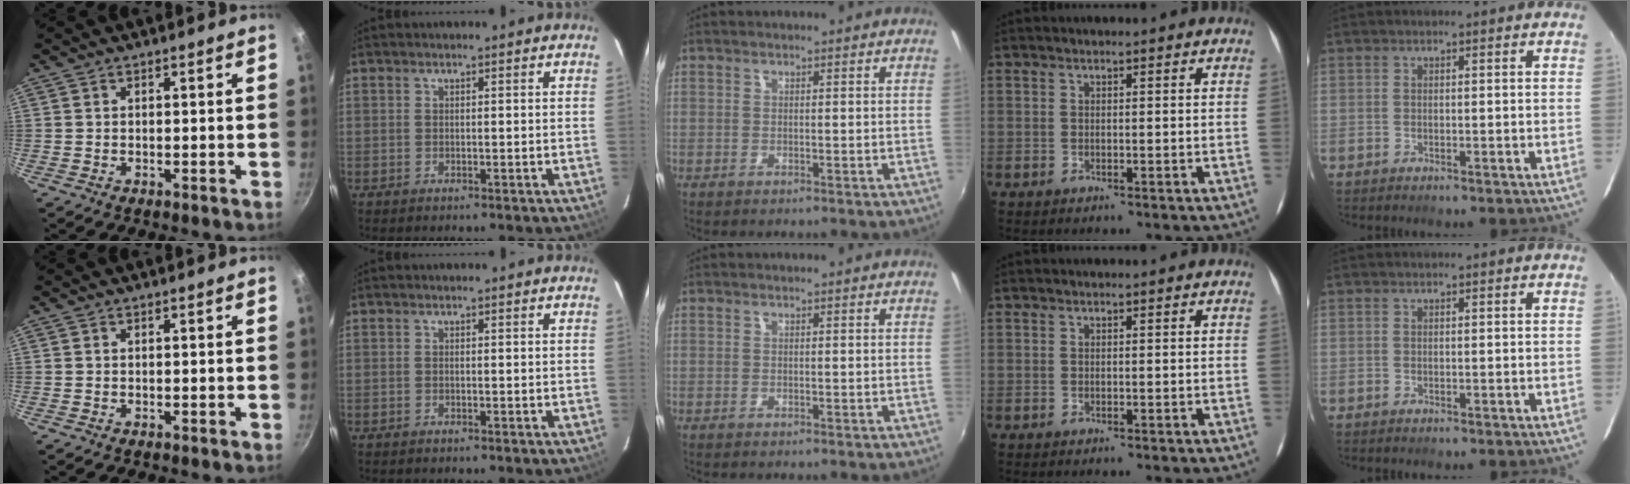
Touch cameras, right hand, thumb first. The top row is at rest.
{}